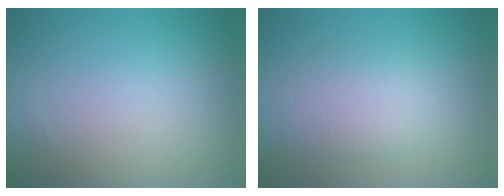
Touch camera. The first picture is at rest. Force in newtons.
{"total": 2.4, "press": 2.3, "slide": 0.4}